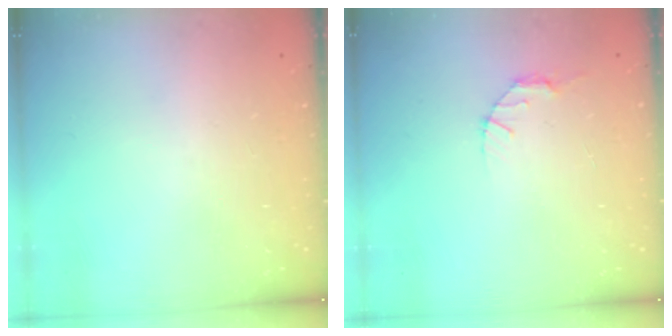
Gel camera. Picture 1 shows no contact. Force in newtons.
{"total": 2.8, "press": 2.8, "slide": 0.4}